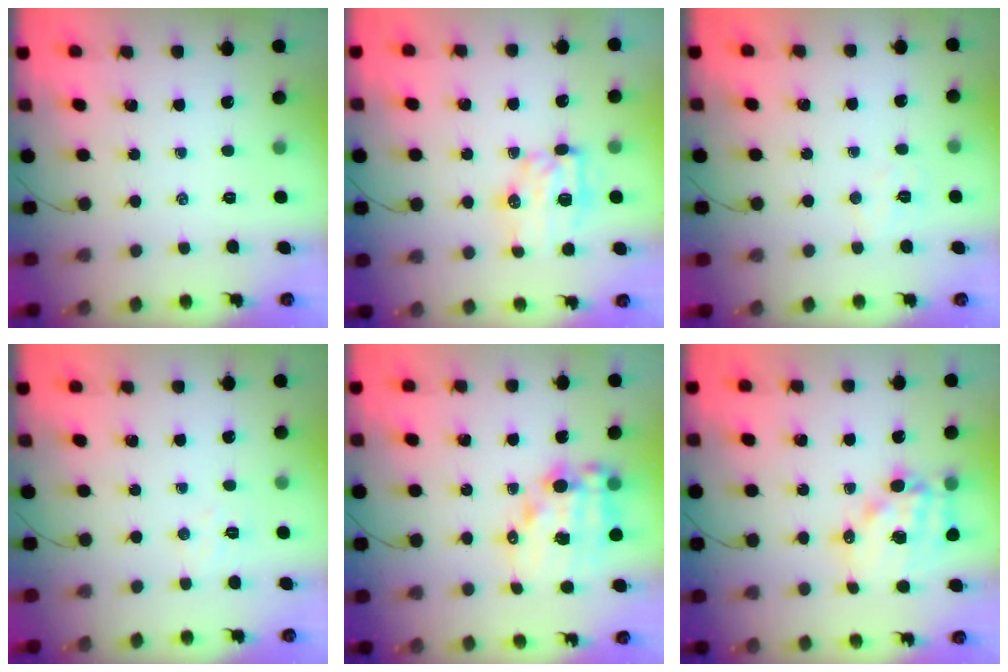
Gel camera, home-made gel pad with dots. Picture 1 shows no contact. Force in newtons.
{"total": 7.7, "press": 7.7, "slide": 0.6}
{"total": 4.8, "press": 4.6, "slide": 1.0}
{"total": 4.0, "press": 3.9, "slide": 0.8}
{"total": 13.9, "press": 13.5, "slide": 3.0}
{"total": 13.3, "press": 12.9, "slide": 3.2}